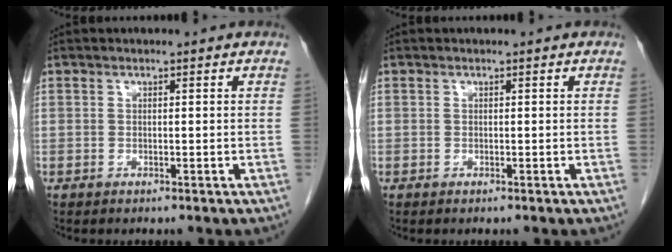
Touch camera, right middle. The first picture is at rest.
{"total": 0.0}